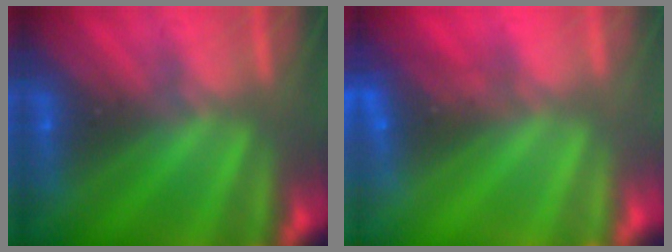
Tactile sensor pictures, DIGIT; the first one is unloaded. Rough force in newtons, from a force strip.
{"total": 2.4}